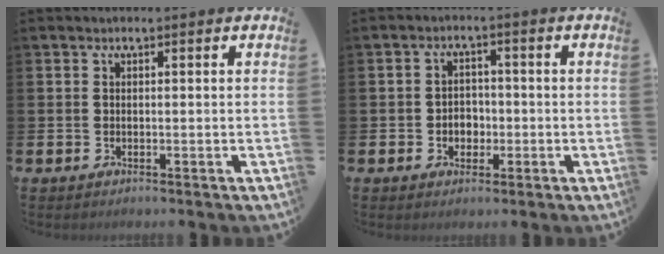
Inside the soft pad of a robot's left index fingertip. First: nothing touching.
{"total": 2.7, "force": [-0.6, 2.4, 1.2], "torque": [-0.021, 0.004, -0.018]}